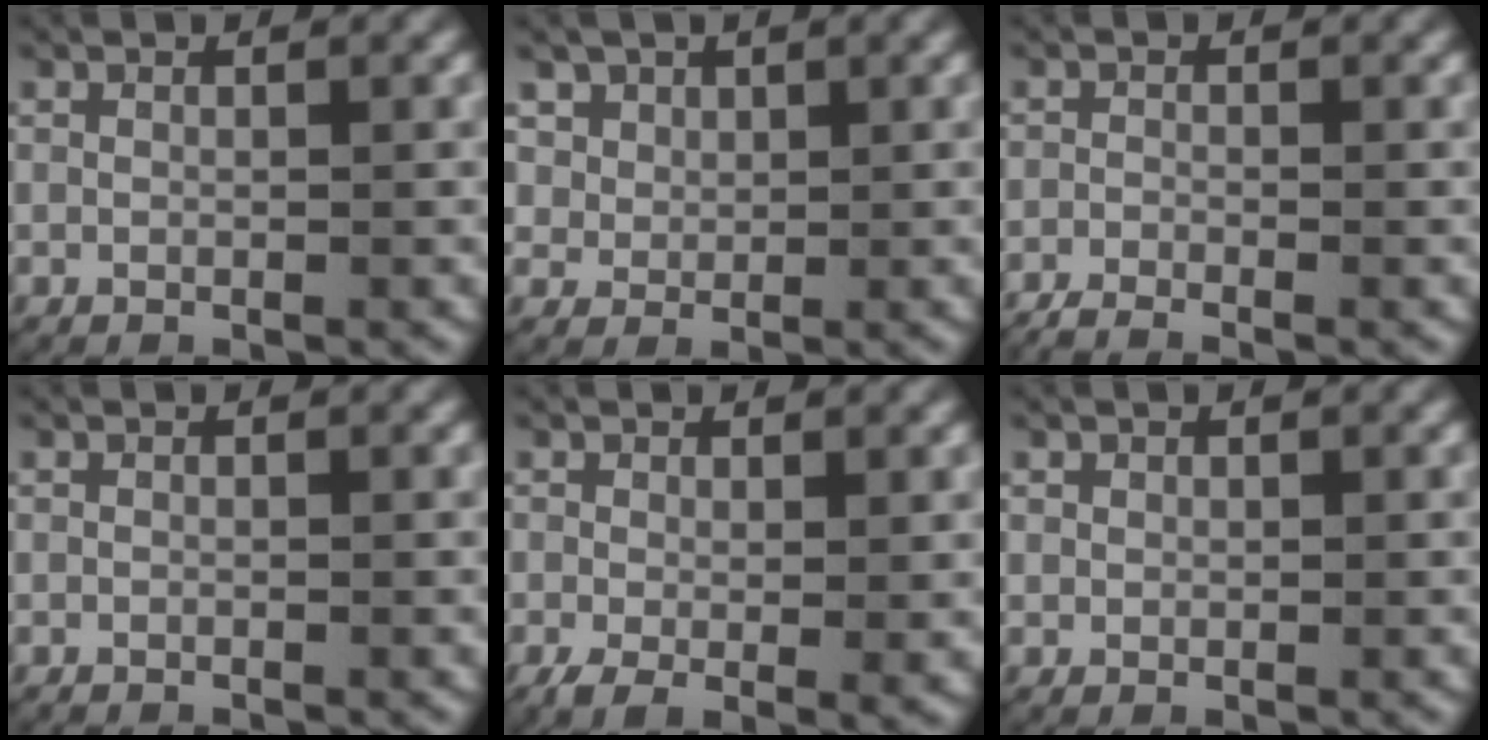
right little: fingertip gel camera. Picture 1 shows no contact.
{"total": 2.7, "force": [1.4, 2.3, 0.4], "torque": [-0.017, -0.003, 0.033]}
{"total": 2.6, "force": [-2.3, 0.8, 0.8], "torque": [-0.020, -0.010, -0.039]}
{"total": 0.0}
{"total": 2.6, "force": [-0.7, 1.1, 2.2], "torque": [-0.035, -0.017, -0.003]}
{"total": 0.6, "force": [0.2, 0.6, 0.1], "torque": [-0.007, -0.002, 0.006]}